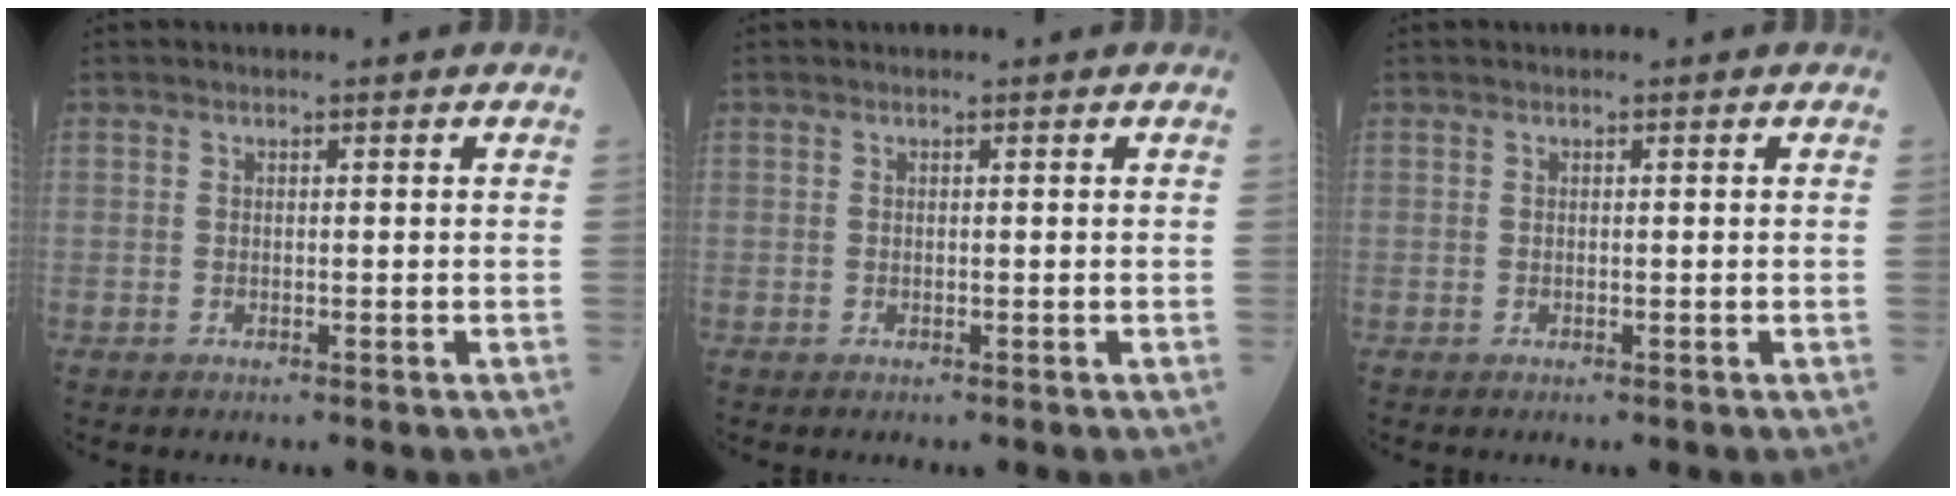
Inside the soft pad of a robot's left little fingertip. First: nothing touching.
{"total": 0.0}
{"total": 0.0}